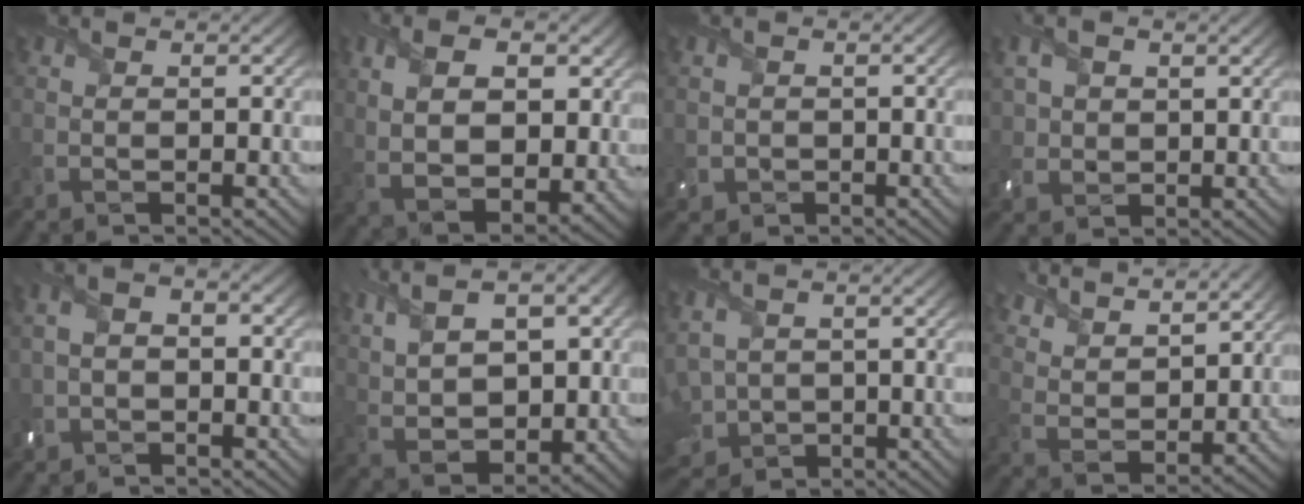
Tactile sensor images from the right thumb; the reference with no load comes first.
{"total": 12.0, "force": [2.5, 7.0, 9.4], "torque": [-0.189, -0.007, 0.043]}
{"total": 1.7, "force": [-0.5, 1.6, 0.0], "torque": [-0.011, -0.007, -0.013]}
{"total": 5.7, "force": [2.2, 3.8, 3.7], "torque": [-0.102, 0.004, 0.044]}
{"total": 4.2, "force": [-1.2, 2.7, 3.0], "torque": [-0.069, 0.004, -0.020]}
{"total": 11.8, "force": [3.6, 6.7, 9.1], "torque": [-0.200, 0.003, 0.074]}
{"total": 6.3, "force": [0.3, 4.7, 4.2], "torque": [-0.146, -0.013, 0.003]}
{"total": 11.6, "force": [9.1, 4.3, 5.7], "torque": [-0.146, -0.014, 0.158]}